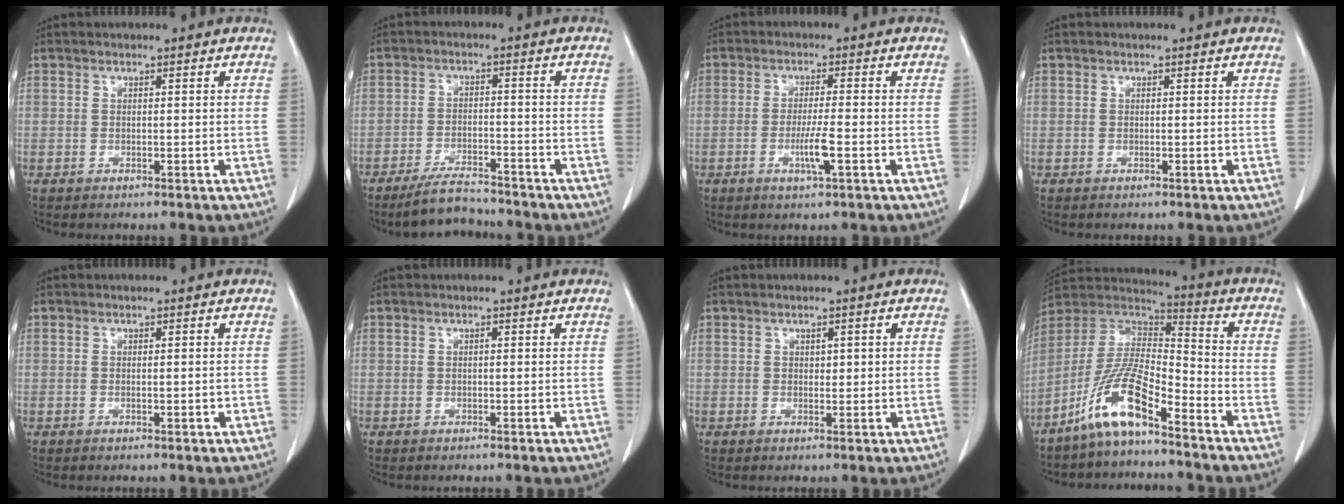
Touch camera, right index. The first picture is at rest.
{"total": 6.4, "force": [-5.9, 1.1, 2.2], "torque": [-0.042, -0.014, -0.103]}
{"total": 4.4, "force": [-1.4, -0.1, 4.2], "torque": [-0.078, -0.007, -0.025]}
{"total": 0.0}
{"total": 0.7, "force": [-0.1, 0.2, 0.6], "torque": [-0.012, -0.001, 0.003]}
{"total": 0.0}
{"total": 1.3, "force": [0.3, 0.7, 1.1], "torque": [-0.014, 0.000, 0.006]}
{"total": 12.2, "force": [-7.9, 2.2, 9.0], "torque": [-0.188, 0.009, -0.154]}